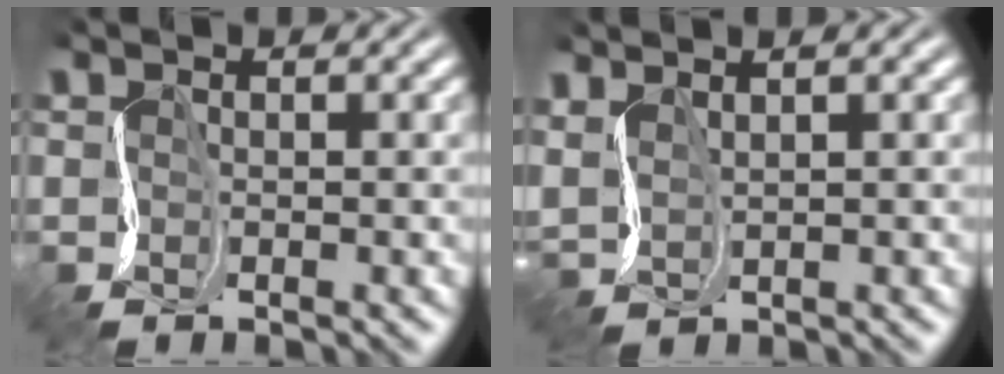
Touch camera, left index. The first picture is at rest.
{"total": 3.6, "force": [2.5, 1.4, 2.2], "torque": [-0.059, 0.019, 0.046]}